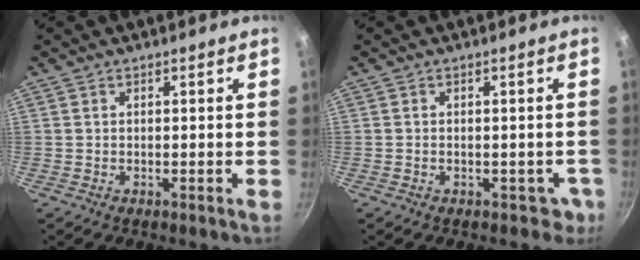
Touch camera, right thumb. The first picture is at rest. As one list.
[{"total": 3.1, "force": [-1.1, 2.4, 1.5], "torque": [0.007, 0.023, 0.003]}]